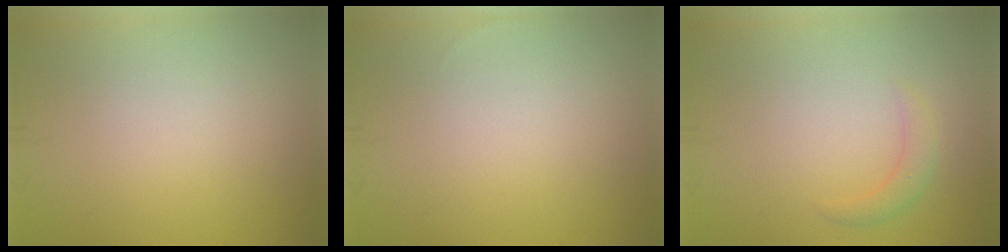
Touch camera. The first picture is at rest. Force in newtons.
{"total": 0.0}
{"total": 1.6, "press": 1.6, "slide": 0.0}